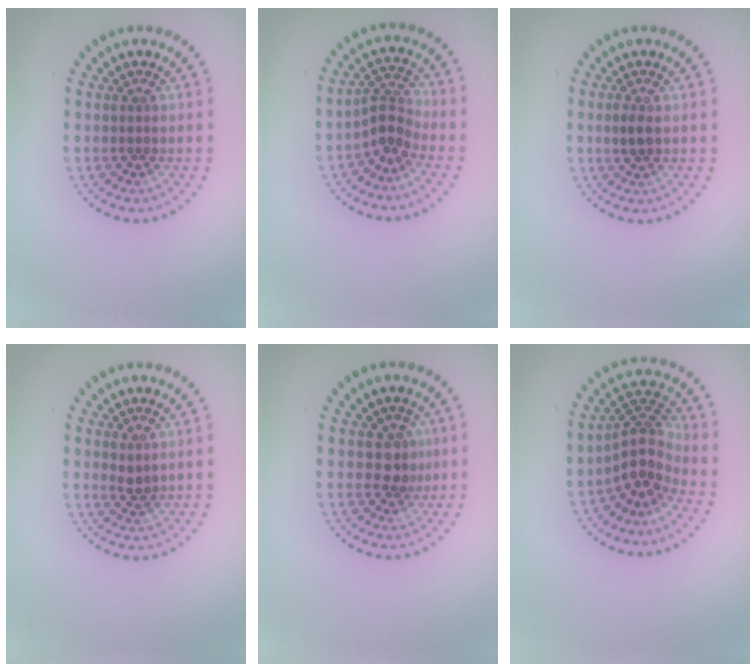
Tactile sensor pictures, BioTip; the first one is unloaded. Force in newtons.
{"total": 2.5, "press": 1.7, "slide": 1.8}
{"total": 1.5, "press": 1.5, "slide": 0.2}
{"total": 1.1, "press": 1.0, "slide": 0.6}
{"total": 2.0, "press": 1.5, "slide": 1.3}
{"total": 3.8, "press": 2.9, "slide": 2.4}